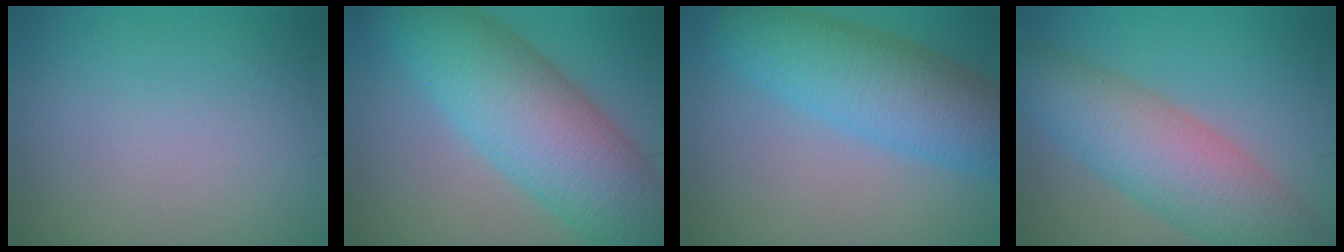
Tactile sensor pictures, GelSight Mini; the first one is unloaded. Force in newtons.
{"total": 10.6, "press": 10.6, "slide": 0.4}
{"total": 7.9, "press": 7.9, "slide": 0.2}
{"total": 7.8, "press": 7.8, "slide": 0.5}